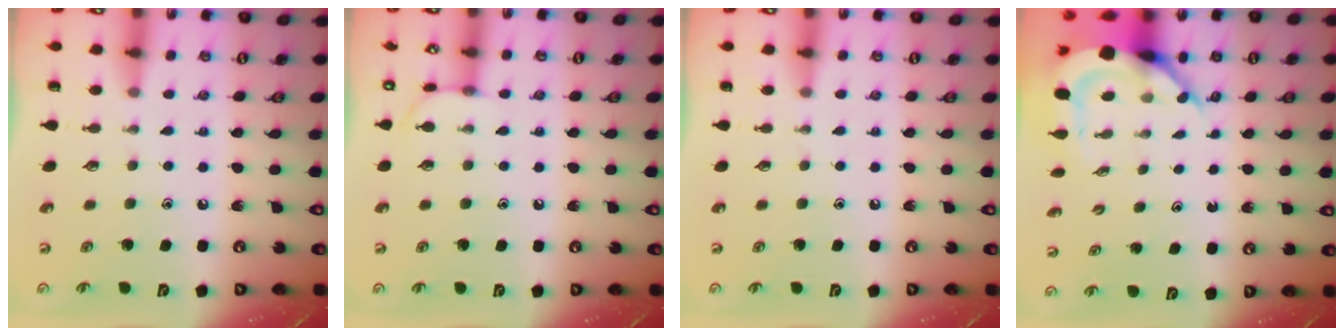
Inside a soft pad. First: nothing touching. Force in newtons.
{"total": 3.1, "press": 3.1, "slide": 0.5}
{"total": 0.0}
{"total": 8.8, "press": 8.7, "slide": 1.2}